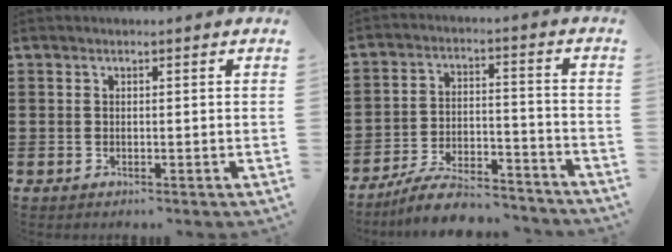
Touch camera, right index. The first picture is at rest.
{"total": 7.9, "force": [-7.3, 1.1, 2.9], "torque": [-0.055, 0.015, -0.140]}